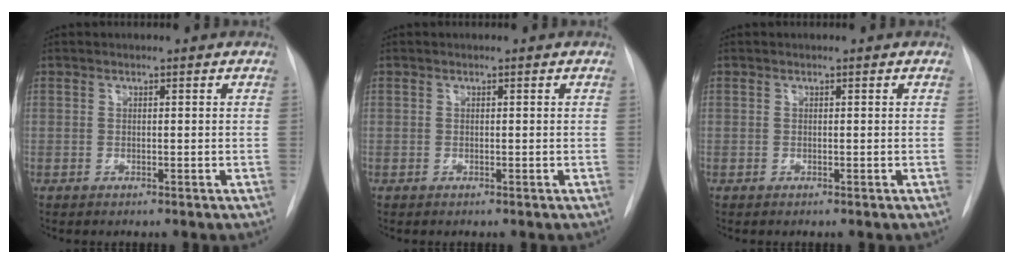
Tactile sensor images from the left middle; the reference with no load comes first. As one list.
[{"total": 0.0}, {"total": 0.0}]